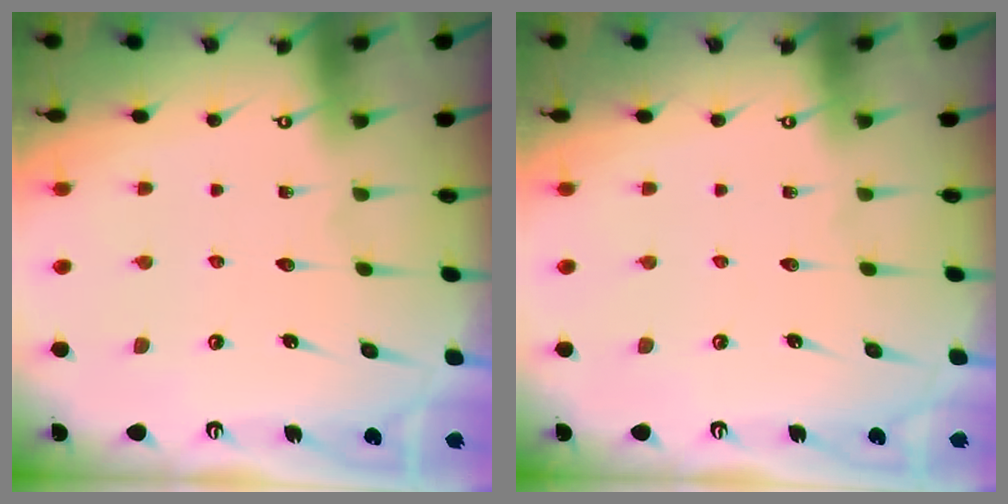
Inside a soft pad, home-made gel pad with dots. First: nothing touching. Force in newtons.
{"total": 0.0}